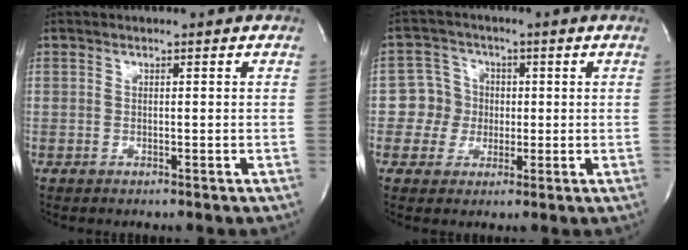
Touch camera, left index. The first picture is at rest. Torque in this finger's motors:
{"motor_torque": [0.15, -0.04, -0.04, -0.03]}